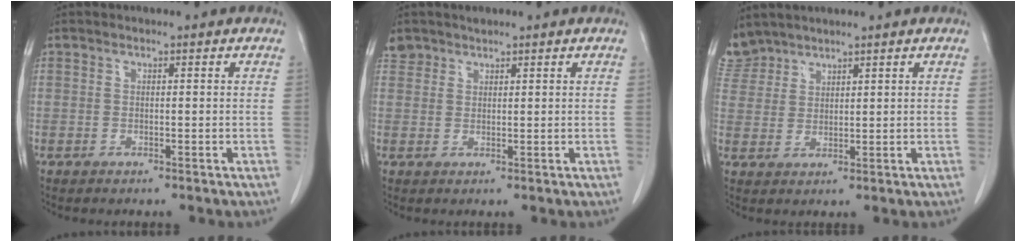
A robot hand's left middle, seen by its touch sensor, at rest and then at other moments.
{"total": 1.9, "force": [1.7, 0.9, -0.1], "torque": [0.004, 0.010, 0.031]}
{"total": 4.6, "force": [4.3, 1.5, -0.3], "torque": [0.002, 0.011, 0.096]}